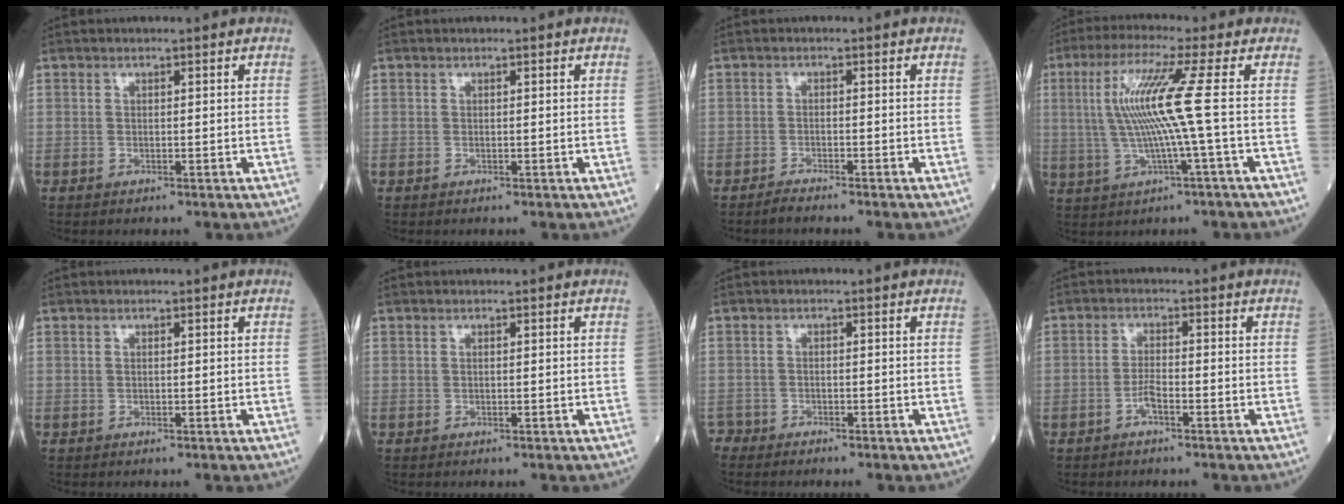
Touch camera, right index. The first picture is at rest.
{"total": 0.0}
{"total": 1.8, "force": [-1.6, -0.3, 0.7], "torque": [-0.018, -0.002, -0.029]}
{"total": 9.6, "force": [0.7, -1.6, 9.4], "torque": [-0.195, 0.010, 0.019]}
{"total": 0.0}
{"total": 0.0}
{"total": 1.7, "force": [-1.6, 0.1, -0.3], "torque": [0.010, -0.004, -0.030]}
{"total": 2.3, "force": [-1.3, 0.4, 1.8], "torque": [-0.038, 0.002, -0.024]}